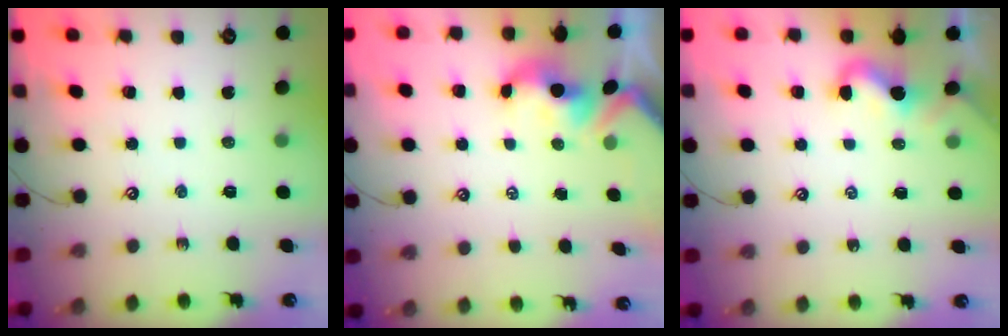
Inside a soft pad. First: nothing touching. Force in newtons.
{"total": 1.5, "press": 1.3, "slide": 0.7}
{"total": 1.8, "press": 1.8, "slide": 0.3}